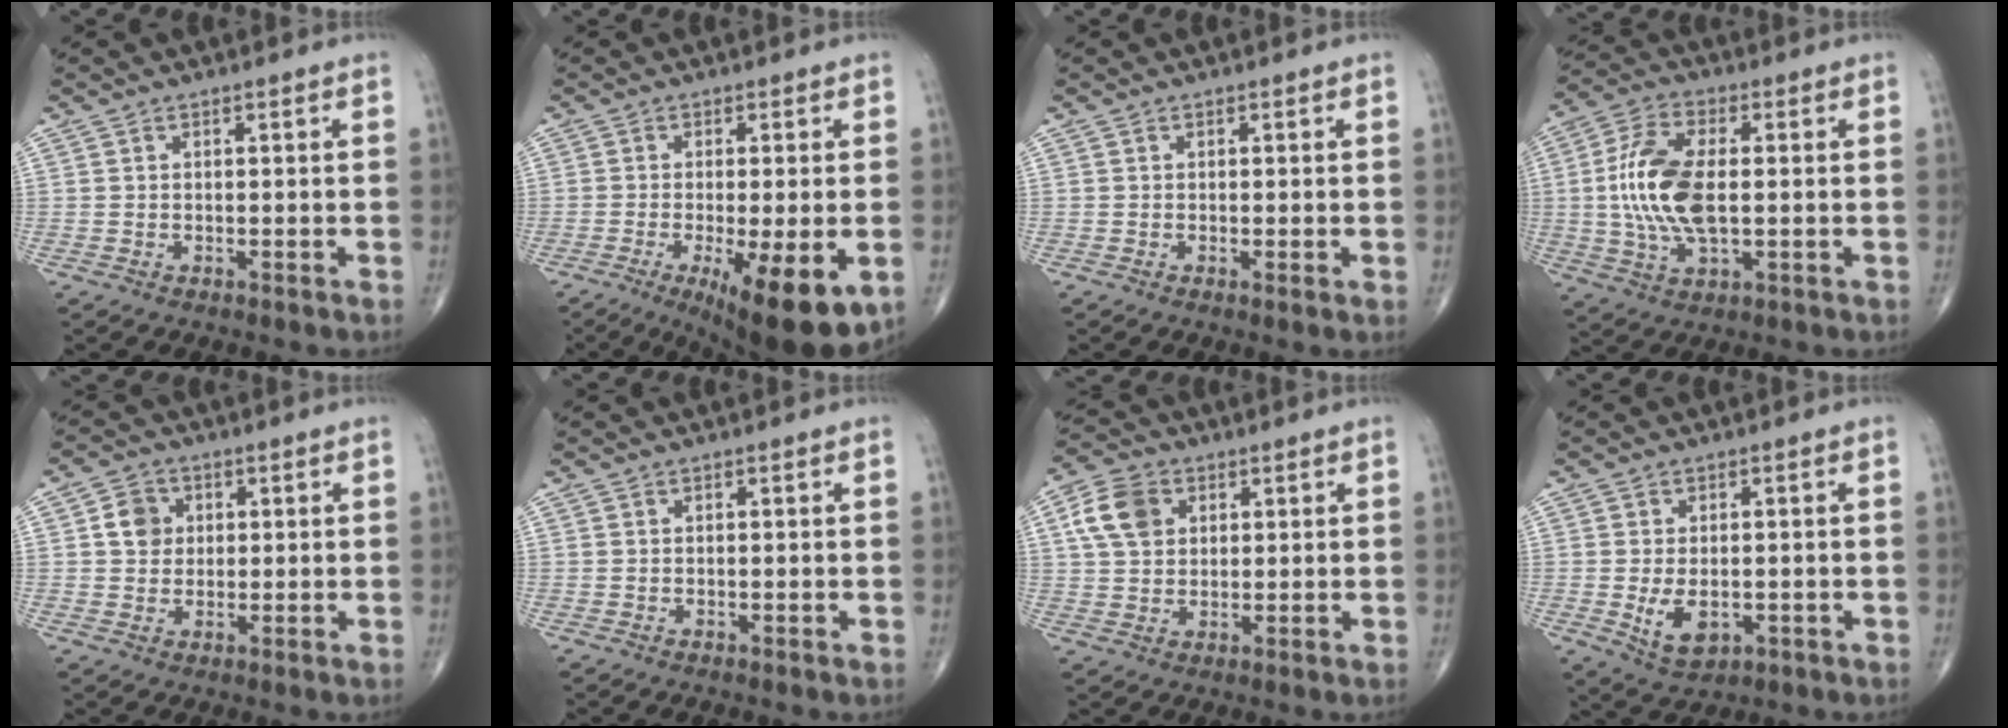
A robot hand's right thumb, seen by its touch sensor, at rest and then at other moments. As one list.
[{"total": 14.2, "force": [-5.1, 4.0, 12.7], "torque": [-0.164, -0.019, -0.065]}, {"total": 1.0, "force": [-0.1, 0.1, 1.0], "torque": [-0.022, -0.005, -0.004]}, {"total": 13.6, "force": [0.2, 6.8, 11.8], "torque": [-0.249, 0.007, 0.001]}, {"total": 4.9, "force": [0.9, 4.3, 2.1], "torque": [-0.016, 0.001, 0.011]}, {"total": 0.0}, {"total": 8.5, "force": [2.7, 6.3, 5.0], "torque": [-0.084, 0.002, 0.047]}, {"total": 6.1, "force": [-1.2, 3.7, 4.7], "torque": [-0.073, -0.009, -0.010]}]